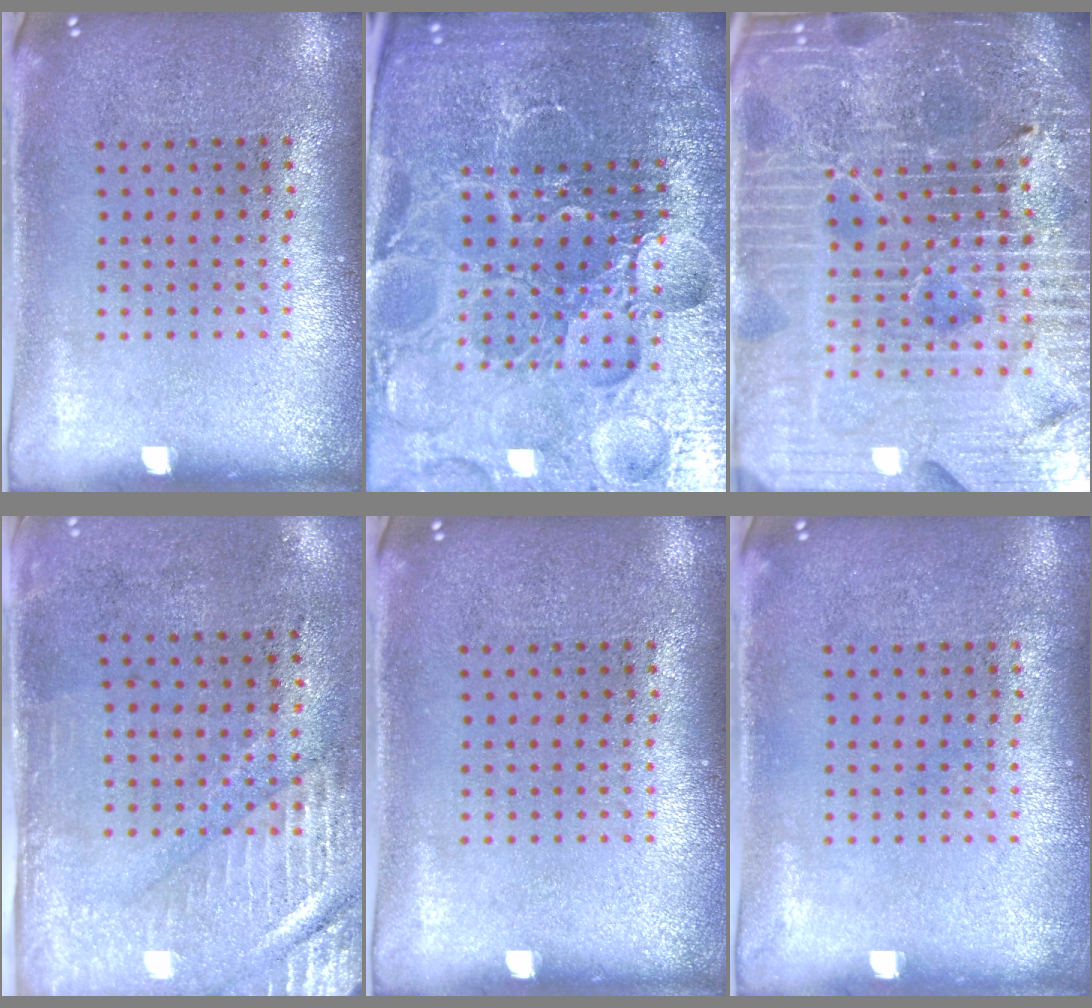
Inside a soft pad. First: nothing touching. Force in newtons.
{"total": 6.7, "press": 5.9, "slide": 3.2}
{"total": 7.2, "press": 6.2, "slide": 3.7}
{"total": 2.9, "press": 2.4, "slide": 1.6}
{"total": 0.0}
{"total": 0.0}